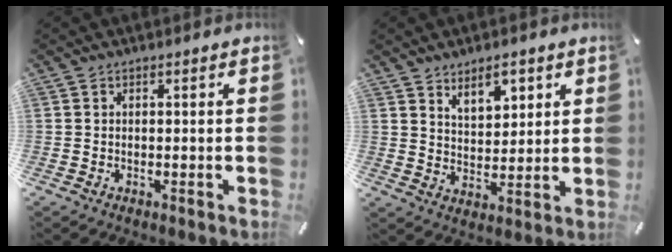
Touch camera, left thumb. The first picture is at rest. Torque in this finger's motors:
{"motor_torque": [1.51, 1.46, 1.21, -0.97, 0.31]}